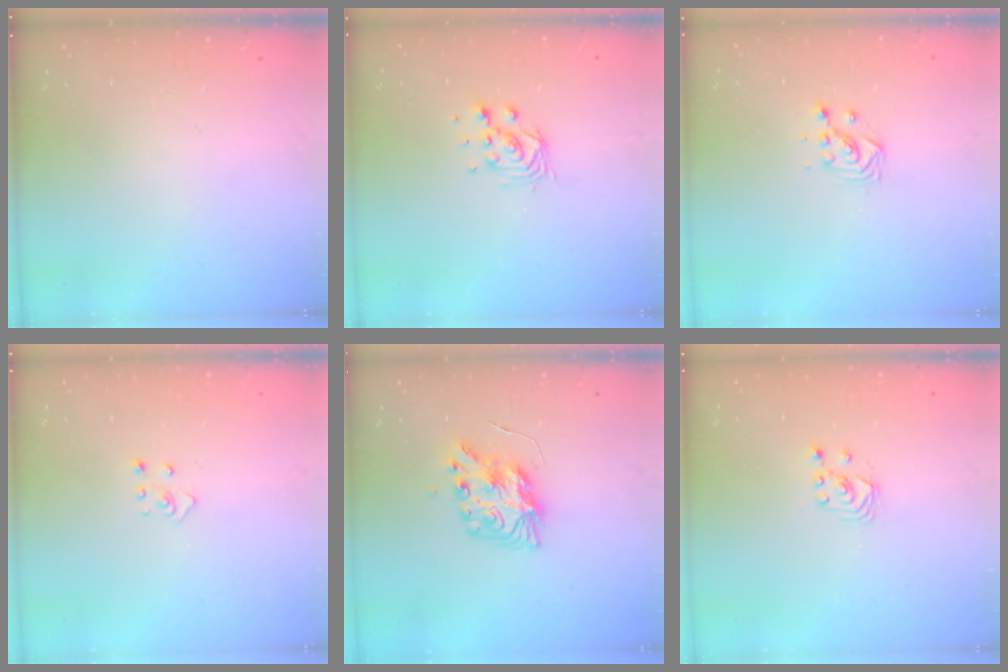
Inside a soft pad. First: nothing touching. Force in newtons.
{"total": 6.8, "press": 6.8, "slide": 0.5}
{"total": 3.7, "press": 3.7, "slide": 0.2}
{"total": 2.8, "press": 2.8, "slide": 0.3}
{"total": 9.8, "press": 9.8, "slide": 0.9}
{"total": 1.8, "press": 1.8, "slide": 0.2}